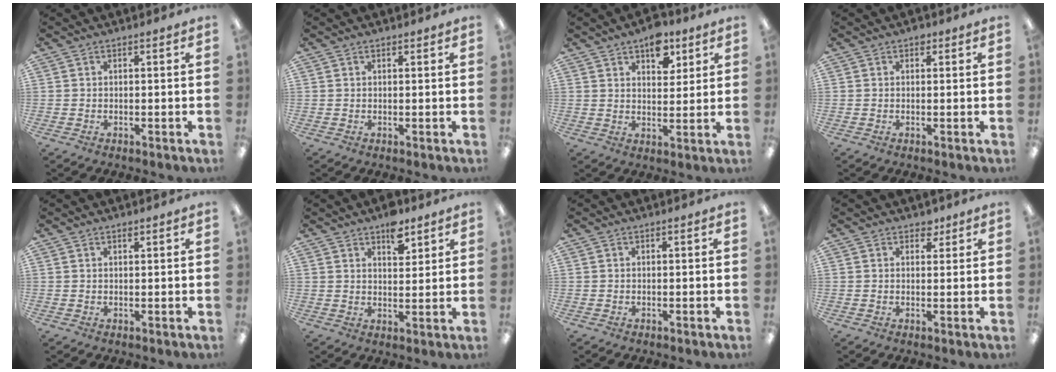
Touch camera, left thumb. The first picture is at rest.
{"total": 0.8, "force": [0.6, 0.4, 0.5], "torque": [-0.011, 0.000, 0.011]}
{"total": 8.6, "force": [5.2, 4.8, 4.9], "torque": [-0.043, -0.027, 0.085]}
{"total": 1.3, "force": [0.7, 0.8, 0.7], "torque": [-0.006, -0.002, 0.011]}
{"total": 0.9, "force": [0.7, 0.3, 0.4], "torque": [-0.009, 0.001, 0.013]}
{"total": 6.7, "force": [4.6, 3.4, 3.6], "torque": [-0.034, -0.025, 0.075]}
{"total": 0.0}
{"total": 2.8, "force": [1.9, 1.7, 1.0], "torque": [-0.005, -0.004, 0.033]}